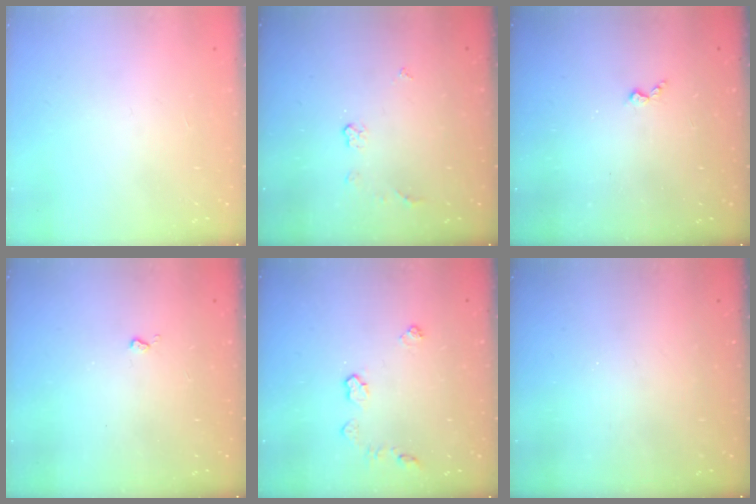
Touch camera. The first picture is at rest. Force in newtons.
{"total": 3.8, "press": 3.8, "slide": 0.6}
{"total": 3.0, "press": 3.0, "slide": 0.5}
{"total": 2.5, "press": 2.4, "slide": 0.5}
{"total": 5.8, "press": 5.8, "slide": 0.6}
{"total": 0.0}